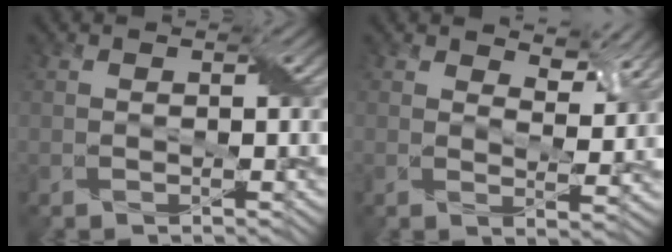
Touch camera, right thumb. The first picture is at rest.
{"total": 5.2, "force": [3.9, 2.0, 2.8], "torque": [-0.054, -0.004, 0.057]}